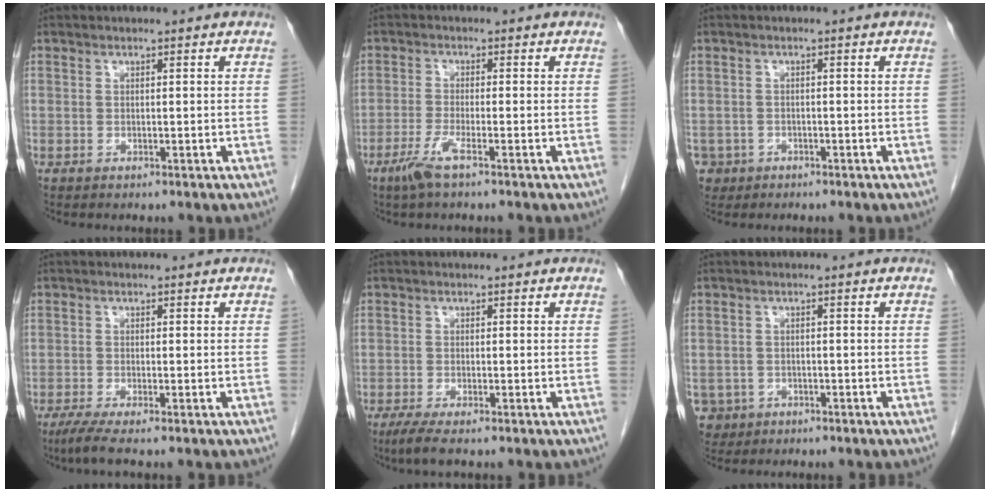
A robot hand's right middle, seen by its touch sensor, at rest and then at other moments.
{"total": 3.7, "force": [-2.3, -0.1, 2.9], "torque": [-0.064, -0.009, -0.051]}
{"total": 2.8, "force": [-1.5, 2.3, 0.0], "torque": [0.000, 0.007, -0.025]}
{"total": 3.1, "force": [-2.2, -0.2, 2.2], "torque": [-0.049, -0.012, -0.047]}
{"total": 2.7, "force": [-1.9, 0.1, 1.9], "torque": [-0.043, -0.010, -0.040]}
{"total": 3.5, "force": [-1.8, 3.0, 0.2], "torque": [-0.002, 0.007, -0.028]}